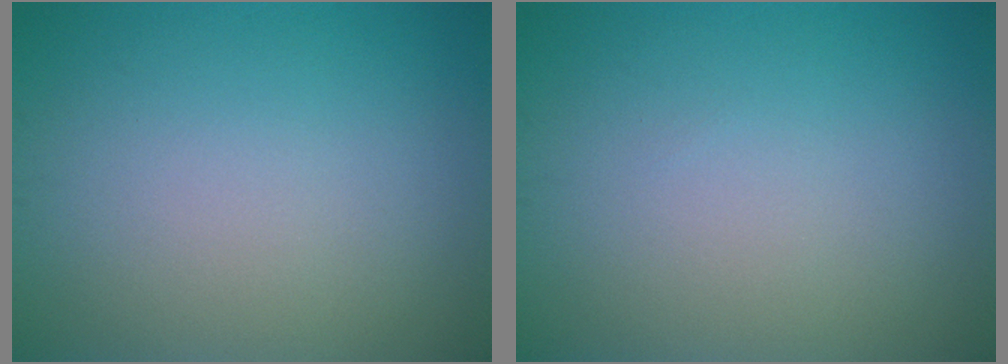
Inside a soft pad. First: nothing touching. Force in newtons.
{"total": 0.0}